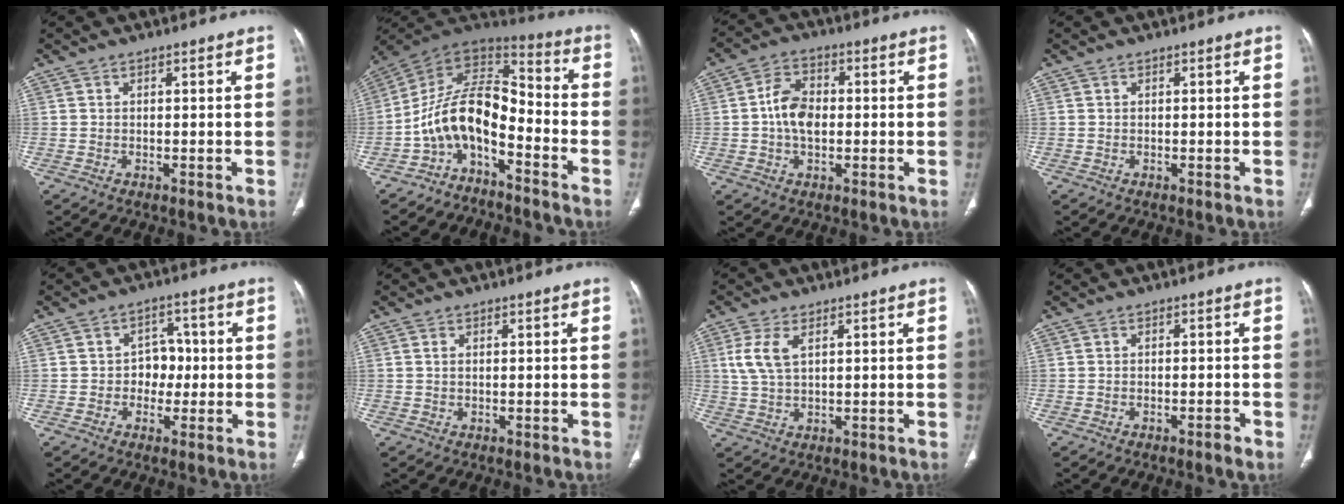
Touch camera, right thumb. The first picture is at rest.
{"total": 12.5, "force": [-6.4, 6.1, 8.9], "torque": [-0.139, 0.100, -0.124]}
{"total": 7.4, "force": [-0.2, 4.9, 5.4], "torque": [-0.090, 0.015, -0.010]}
{"total": 0.0}
{"total": 5.2, "force": [-0.6, 4.3, 2.8], "torque": [0.002, 0.016, -0.016]}
{"total": 0.7, "force": [0.2, 0.4, 0.6], "torque": [-0.017, 0.004, 0.005]}
{"total": 5.5, "force": [1.9, 2.6, 4.4], "torque": [-0.109, 0.002, 0.044]}
{"total": 1.3, "force": [-1.0, 0.3, 0.8], "torque": [-0.011, 0.004, -0.015]}